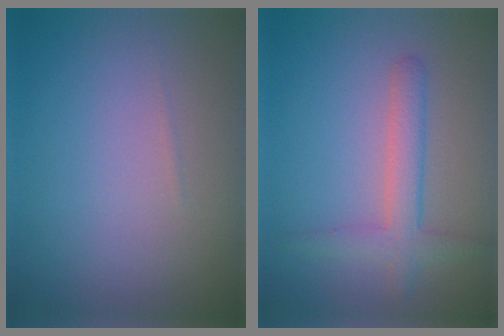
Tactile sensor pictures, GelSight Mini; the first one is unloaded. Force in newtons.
{"total": 2.8, "press": 2.8, "slide": 0.1}